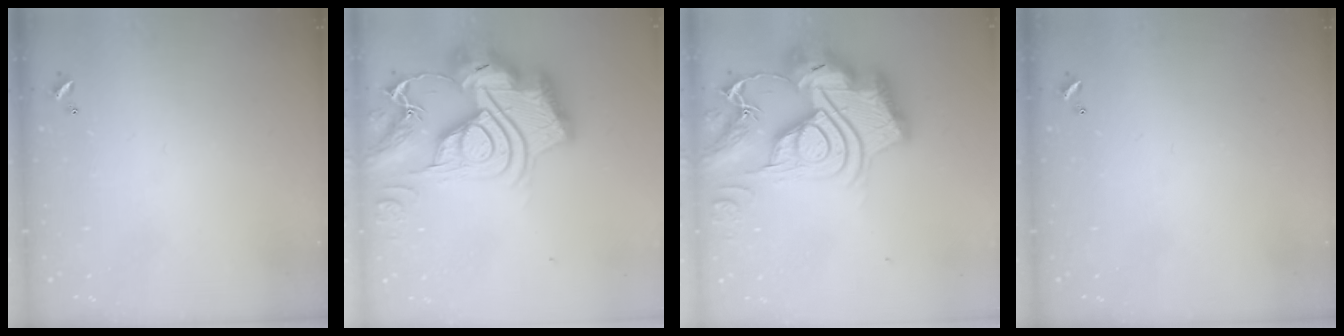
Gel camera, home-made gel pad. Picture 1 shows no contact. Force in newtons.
{"total": 0.6, "press": 0.6, "slide": 0.0}
{"total": 0.6, "press": 0.6, "slide": 0.0}
{"total": 0.0}